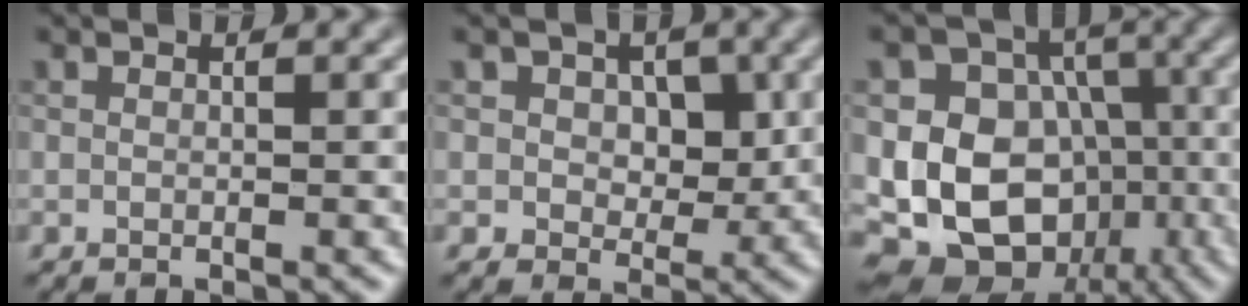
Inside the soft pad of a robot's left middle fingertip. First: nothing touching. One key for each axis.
{"total": 3.8, "fx": 1.0, "fy": 2.9, "fz": 2.2, "tx": -0.026, "ty": -0.004, "tz": 0.007}
{"total": 14.0, "fx": -3.0, "fy": 11.9, "fz": 6.7, "tx": -0.114, "ty": 0.006, "tz": -0.067}